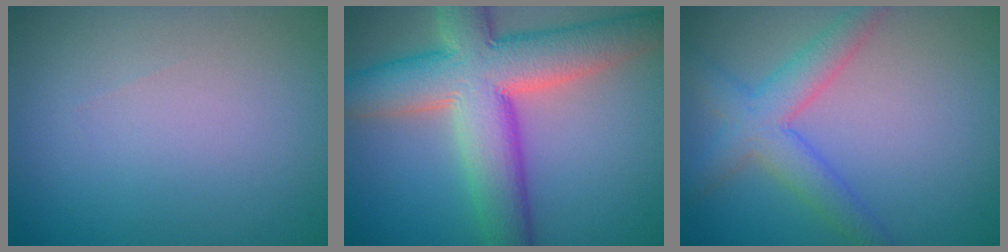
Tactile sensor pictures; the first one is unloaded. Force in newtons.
{"total": 11.0, "press": 11.0, "slide": 0.7}
{"total": 4.2, "press": 4.2, "slide": 0.2}